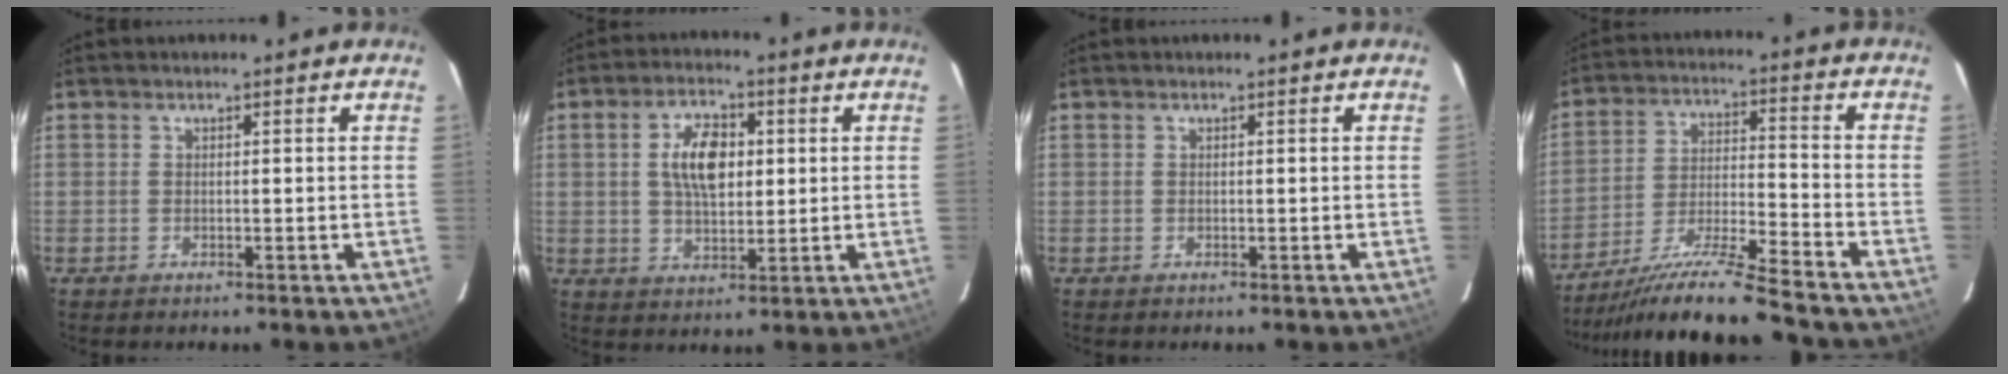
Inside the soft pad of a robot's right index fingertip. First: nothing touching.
{"total": 8.5, "force": [1.6, 4.6, 7.0], "torque": [-0.127, 0.014, 0.032]}
{"total": 0.0}
{"total": 16.8, "force": [-14.8, -0.7, 7.9], "torque": [-0.158, -0.029, -0.253]}